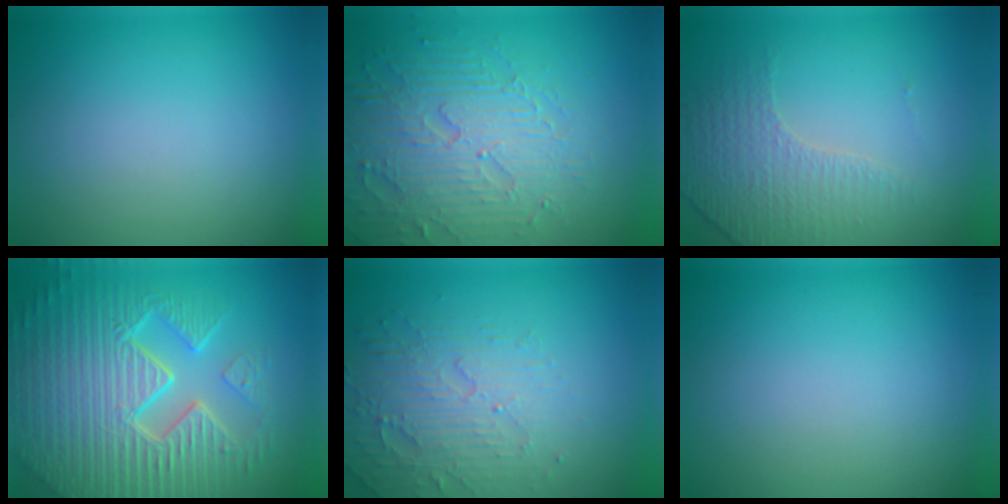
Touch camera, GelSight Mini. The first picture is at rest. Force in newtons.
{"total": 6.5, "press": 5.4, "slide": 3.6}
{"total": 4.4, "press": 3.0, "slide": 3.3}
{"total": 11.1, "press": 7.0, "slide": 8.6}
{"total": 5.1, "press": 3.4, "slide": 3.7}
{"total": 0.0}